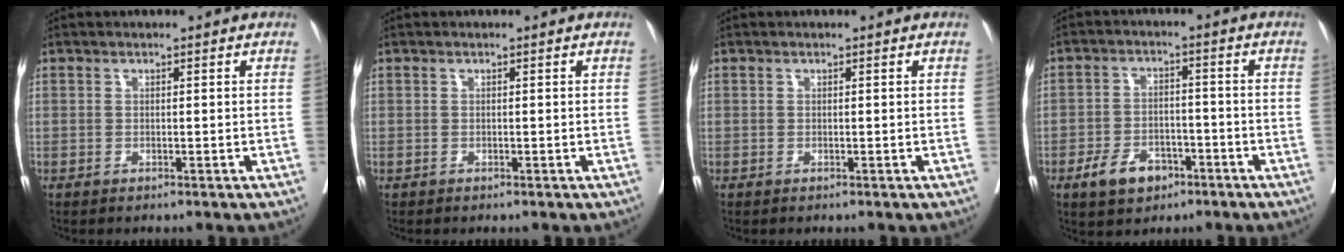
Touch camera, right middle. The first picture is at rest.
{"total": 0.0}
{"total": 0.0}
{"total": 6.3, "force": [-3.7, 3.9, 3.4], "torque": [-0.064, 0.005, -0.057]}